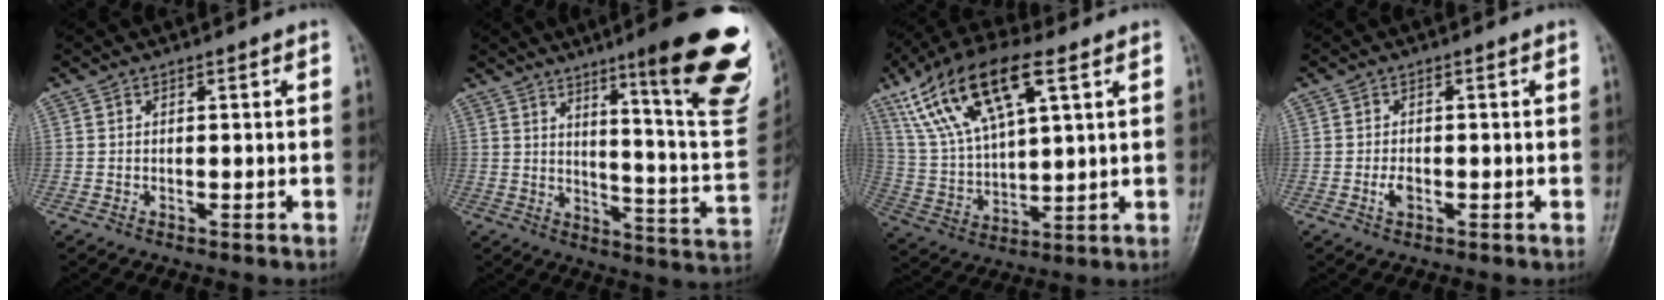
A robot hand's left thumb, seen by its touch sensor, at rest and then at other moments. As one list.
[{"total": 23.5, "force": [13.0, 3.3, 19.4], "torque": [-0.218, -0.070, 0.180]}, {"total": 18.5, "force": [9.1, 7.3, 14.3], "torque": [-0.267, -0.005, 0.173]}, {"total": 2.3, "force": [-0.7, 1.4, 1.7], "torque": [-0.030, 0.002, -0.014]}]